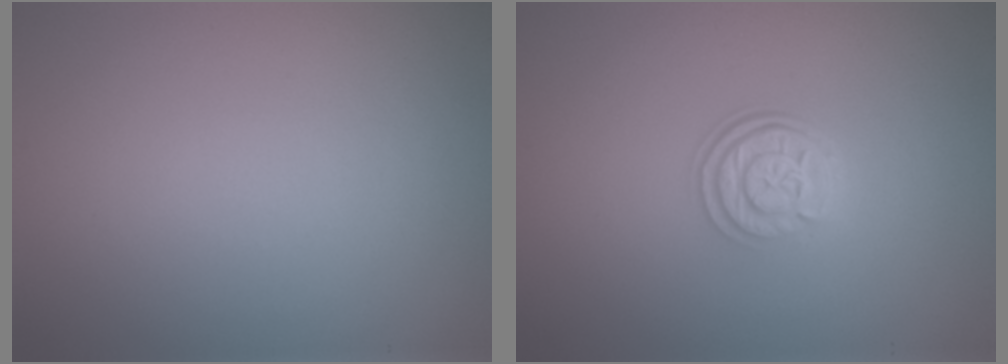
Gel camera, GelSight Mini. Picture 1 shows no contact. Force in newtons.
{"total": 3.0, "press": 2.4, "slide": 1.8}